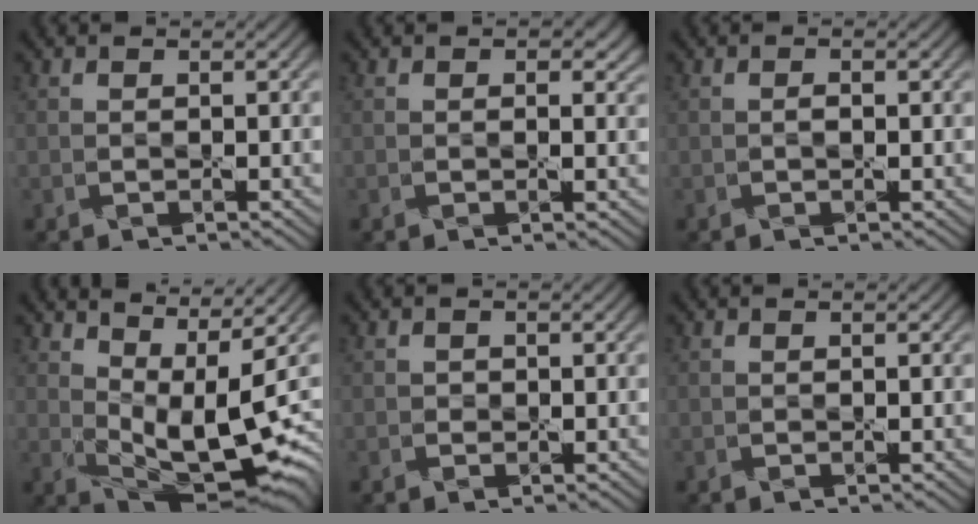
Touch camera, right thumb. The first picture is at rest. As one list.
[{"total": 1.5, "force": [0.6, 0.7, 1.2], "torque": [-0.013, -0.004, 0.011]}, {"total": 0.5, "force": [0.0, 0.2, 0.5], "torque": [-0.006, 0.001, 0.002]}, {"total": 10.9, "force": [3.1, 4.1, 9.6], "torque": [-0.167, -0.004, 0.068]}, {"total": 0.7, "force": [-0.3, 0.7, 0.0], "torque": [0.005, -0.003, -0.005]}, {"total": 0.0}]